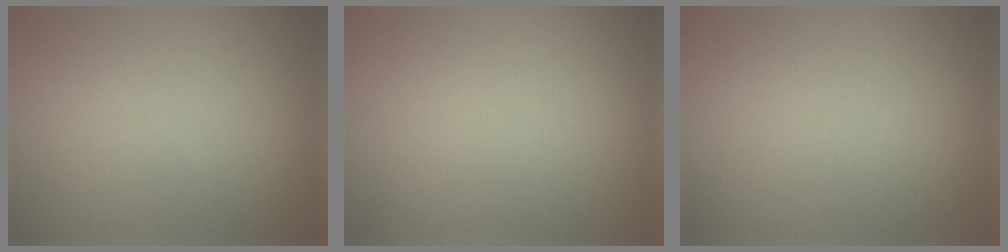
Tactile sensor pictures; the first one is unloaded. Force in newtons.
{"total": 0.0}
{"total": 0.0}